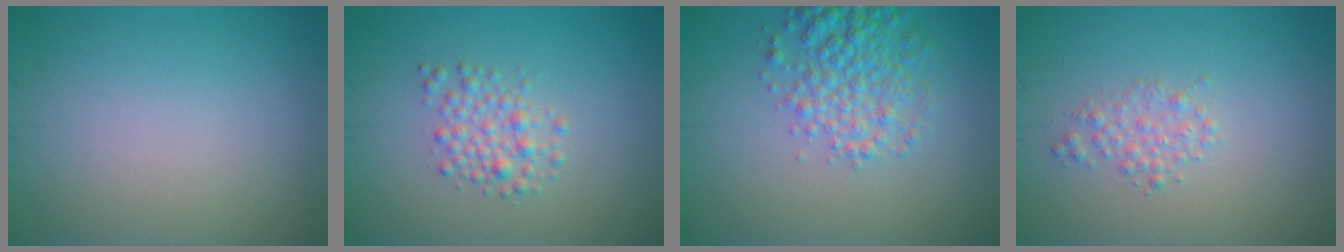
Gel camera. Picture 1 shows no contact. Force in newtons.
{"total": 2.5, "press": 2.5, "slide": 0.0}
{"total": 4.5, "press": 4.5, "slide": 0.2}
{"total": 1.6, "press": 1.6, "slide": 0.1}